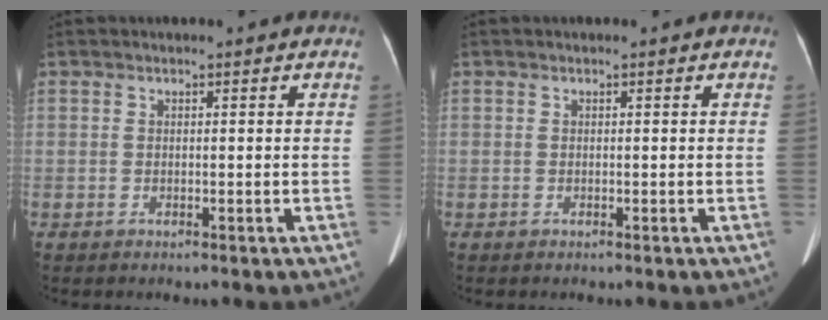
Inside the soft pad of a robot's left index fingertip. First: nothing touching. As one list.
[{"total": 0.0}]